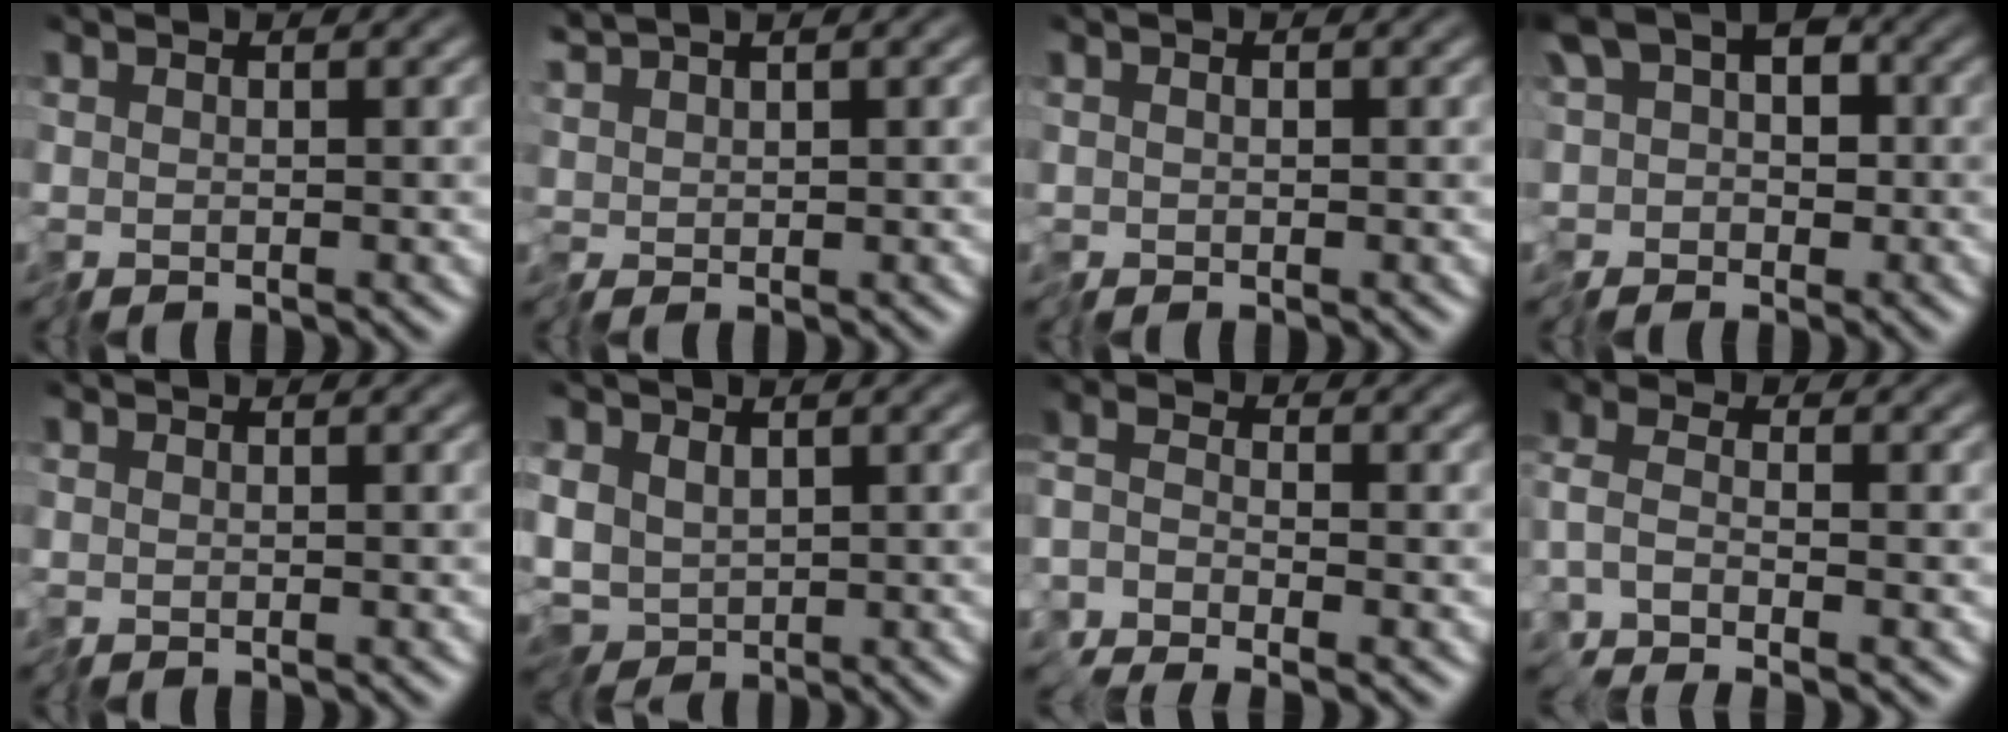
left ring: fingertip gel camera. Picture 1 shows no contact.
{"total": 1.6, "force": [1.4, 0.4, 0.6], "torque": [-0.022, 0.007, 0.031]}
{"total": 0.6, "force": [-0.2, 0.4, 0.4], "torque": [-0.008, 0.000, -0.006]}
{"total": 6.0, "force": [0.4, 4.4, 4.0], "torque": [-0.076, 0.000, -0.002]}
{"total": 0.0}
{"total": 4.6, "force": [-0.3, 3.5, 2.9], "torque": [-0.057, -0.011, -0.001]}
{"total": 1.6, "force": [-1.6, 0.2, 0.3], "torque": [-0.007, 0.000, -0.044]}
{"total": 1.7, "force": [-1.3, 0.2, 1.1], "torque": [-0.033, 0.003, -0.036]}